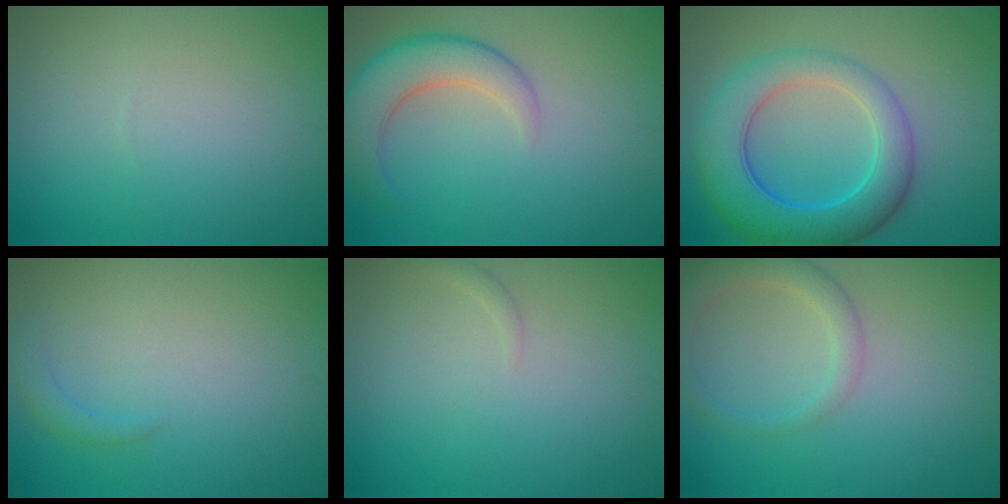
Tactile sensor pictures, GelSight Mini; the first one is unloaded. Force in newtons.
{"total": 5.0, "press": 5.0, "slide": 0.3}
{"total": 7.7, "press": 7.7, "slide": 0.4}
{"total": 1.1, "press": 1.1, "slide": 0.1}
{"total": 0.6, "press": 0.6, "slide": 0.1}
{"total": 2.9, "press": 2.9, "slide": 0.2}